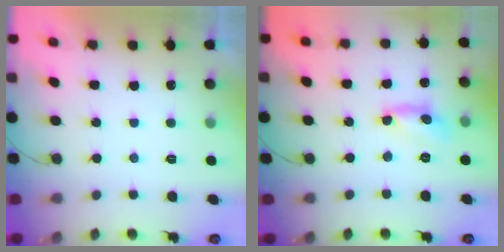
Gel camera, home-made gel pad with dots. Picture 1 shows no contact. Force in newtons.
{"total": 4.9, "press": 4.8, "slide": 0.4}